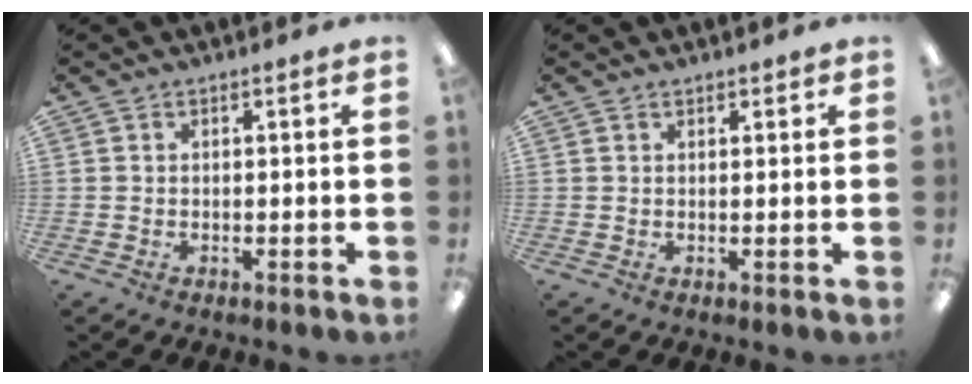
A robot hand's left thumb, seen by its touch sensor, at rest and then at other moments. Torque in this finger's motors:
{"motor_torque": [-0.12, -0.02, -0.17, -0.05, 0.00]}